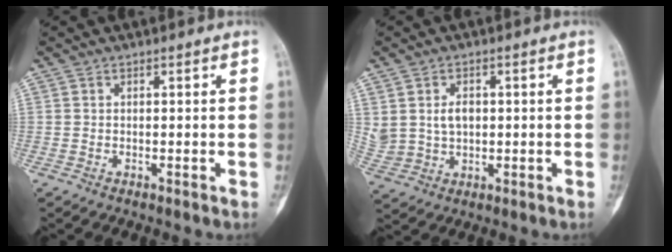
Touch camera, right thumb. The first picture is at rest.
{"total": 6.3, "force": [1.2, 4.7, 4.1], "torque": [-0.070, -0.002, 0.035]}